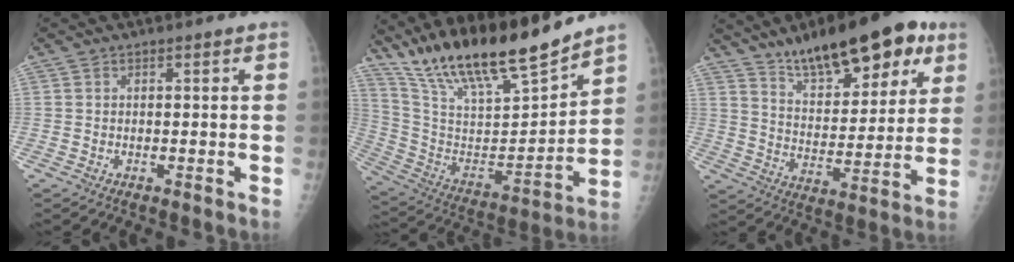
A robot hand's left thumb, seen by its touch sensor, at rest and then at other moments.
{"total": 22.0, "force": [18.5, 3.8, 11.3], "torque": [-0.175, -0.089, 0.335]}
{"total": 20.0, "force": [13.0, 7.7, 13.2], "torque": [-0.156, -0.049, 0.208]}